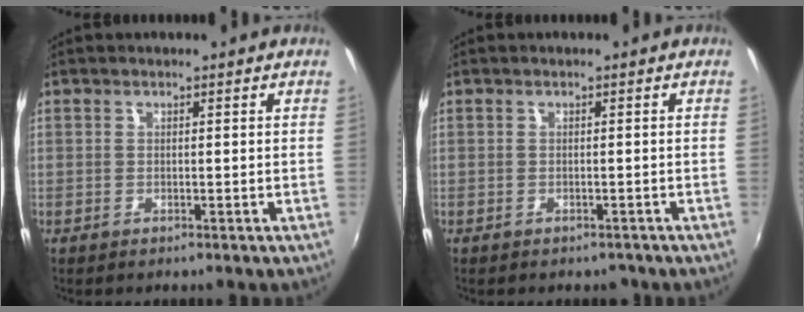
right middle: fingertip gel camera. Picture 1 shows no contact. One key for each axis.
{"total": 1.9, "fx": -1.4, "fy": 1.2, "fz": 0.5, "tx": -0.012, "ty": -0.007, "tz": -0.016}